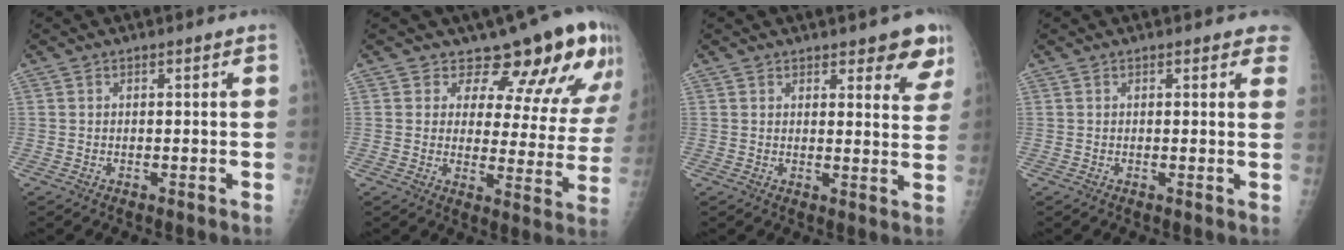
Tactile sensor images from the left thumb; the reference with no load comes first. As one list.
[{"total": 15.3, "force": [12.2, 6.7, 6.3], "torque": [-0.026, -0.081, 0.132]}, {"total": 6.6, "force": [5.0, 2.8, 3.2], "torque": [0.000, -0.032, 0.049]}, {"total": 2.9, "force": [2.4, 1.2, 1.2], "torque": [0.013, -0.007, 0.012]}]